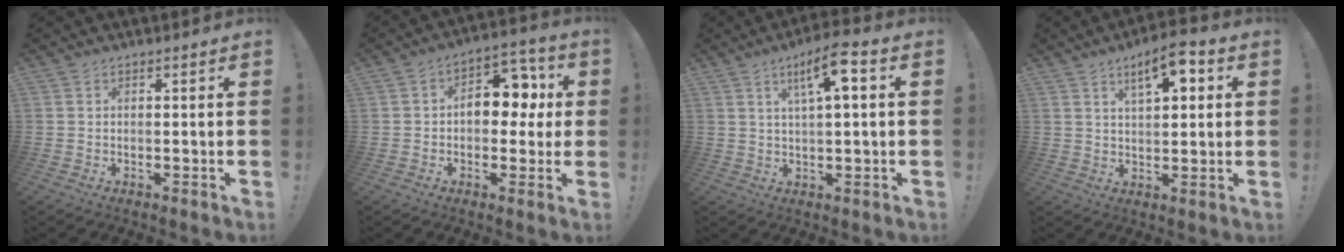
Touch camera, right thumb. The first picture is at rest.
{"total": 11.8, "force": [1.0, 7.9, 8.6], "torque": [-0.117, 0.010, 0.021]}
{"total": 8.8, "force": [3.0, 1.7, 8.1], "torque": [-0.135, 0.000, 0.044]}
{"total": 8.4, "force": [3.9, 3.0, 6.8], "torque": [-0.097, -0.017, 0.062]}